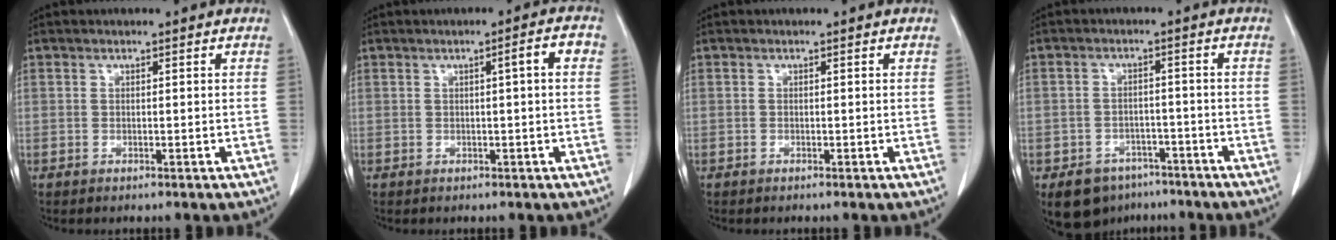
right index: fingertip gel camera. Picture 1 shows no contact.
{"total": 3.0, "force": [0.4, 0.0, 3.0], "torque": [-0.040, 0.009, 0.005]}
{"total": 0.0}
{"total": 7.6, "force": [-5.4, 5.1, 1.9], "torque": [-0.025, 0.008, -0.075]}